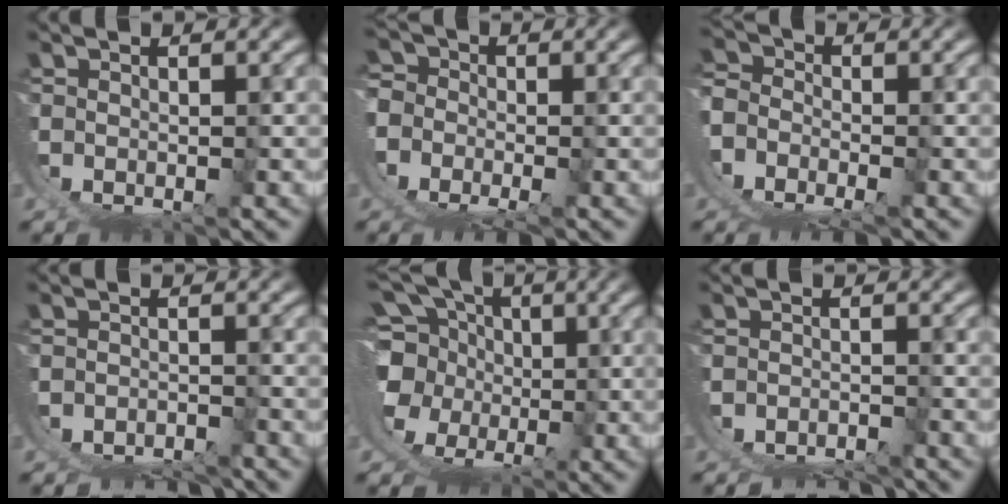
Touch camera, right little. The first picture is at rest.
{"total": 8.5, "force": [-2.4, 7.1, 4.0], "torque": [-0.080, -0.030, -0.044]}
{"total": 6.4, "force": [-3.3, 4.8, 2.7], "torque": [-0.045, -0.022, -0.059]}
{"total": 5.3, "force": [-5.1, 0.9, 0.8], "torque": [-0.006, -0.028, -0.076]}
{"total": 13.0, "force": [0.7, 10.9, 7.1], "torque": [-0.131, -0.038, 0.005]}
{"total": 5.2, "force": [-5.0, 1.0, 1.0], "torque": [-0.011, -0.028, -0.073]}